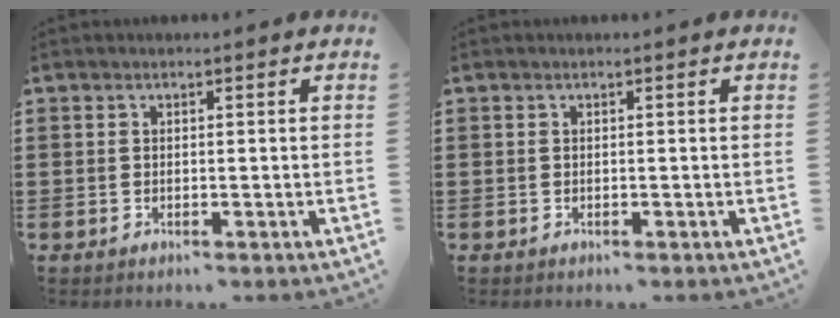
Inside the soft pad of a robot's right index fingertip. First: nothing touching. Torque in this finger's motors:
{"motor_torque": [0.96, 1.17, 0.00, -0.01]}